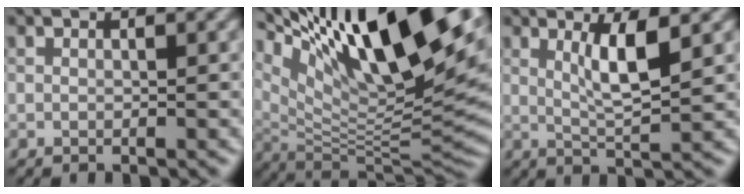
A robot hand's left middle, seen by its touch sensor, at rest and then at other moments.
{"total": 18.0, "force": [9.0, 5.7, 14.6], "torque": [-0.246, 0.014, 0.161]}
{"total": 3.8, "force": [1.3, 0.7, 3.6], "torque": [-0.066, -0.004, 0.026]}